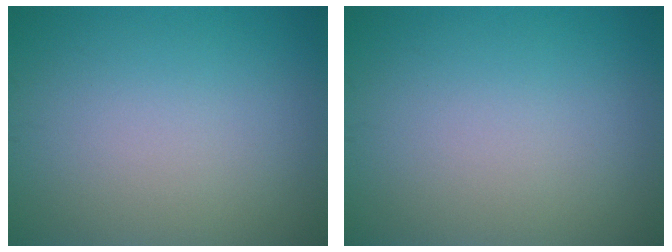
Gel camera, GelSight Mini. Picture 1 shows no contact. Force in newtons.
{"total": 0.0}